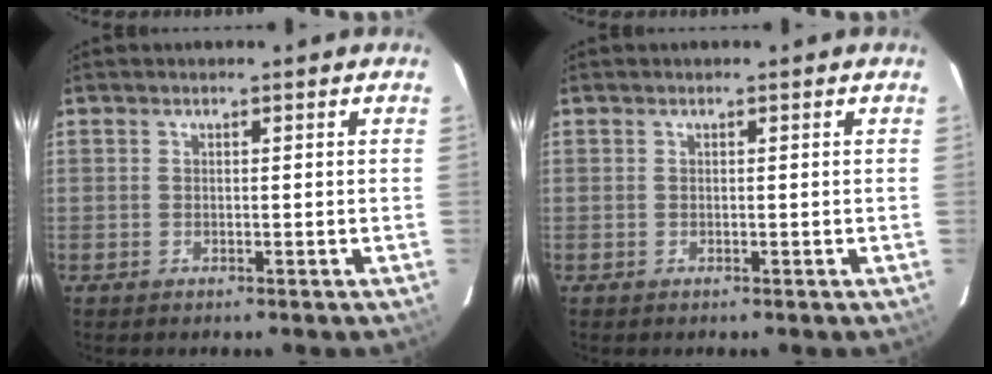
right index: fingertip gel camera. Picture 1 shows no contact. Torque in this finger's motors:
{"motor_torque": [0.00, 0.00, 0.00, 0.00]}